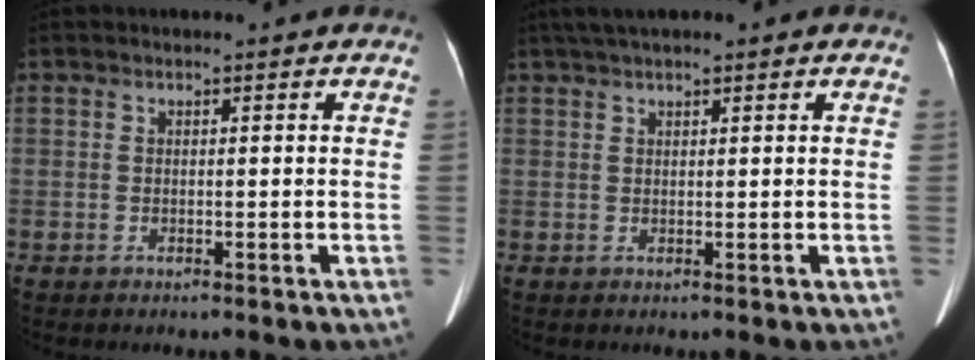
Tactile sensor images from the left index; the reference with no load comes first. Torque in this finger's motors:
{"motor_torque": [0.68, -0.73, 0.22, 0.07]}